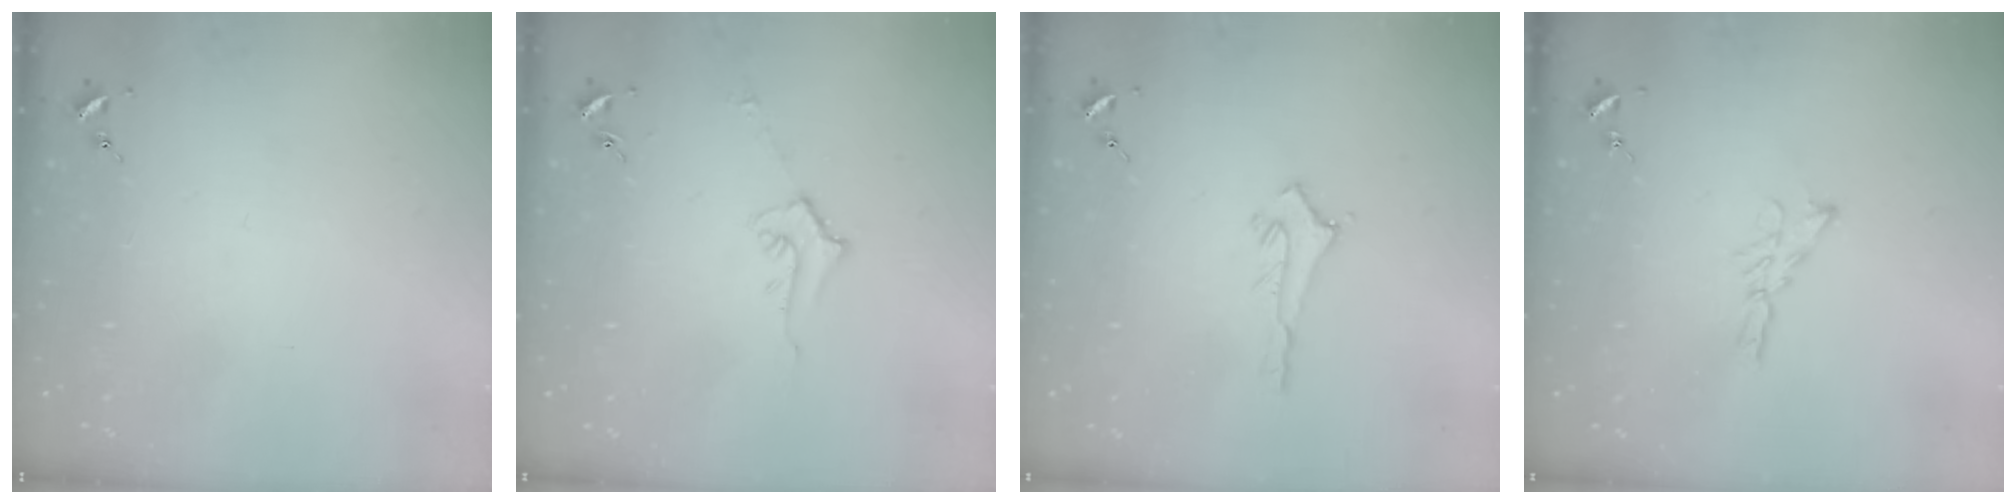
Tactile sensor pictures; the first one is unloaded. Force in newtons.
{"total": 5.1, "press": 5.0, "slide": 0.6}
{"total": 2.8, "press": 2.8, "slide": 0.3}
{"total": 5.8, "press": 5.7, "slide": 0.6}